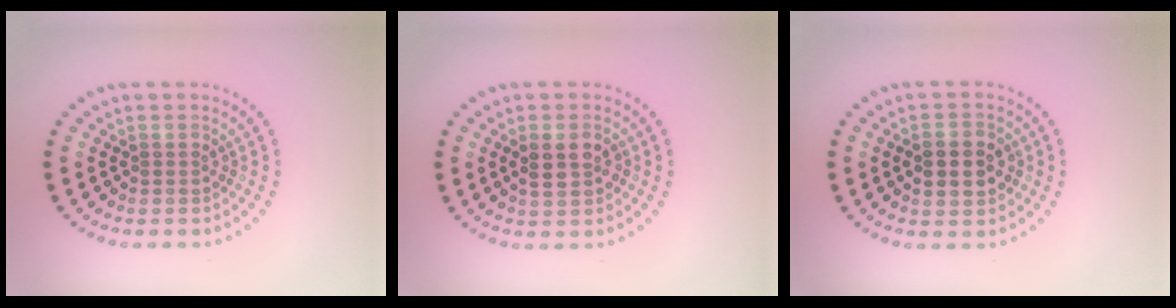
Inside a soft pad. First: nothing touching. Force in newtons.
{"total": 2.6, "press": 2.6, "slide": 0.2}
{"total": 4.5, "press": 4.5, "slide": 0.2}